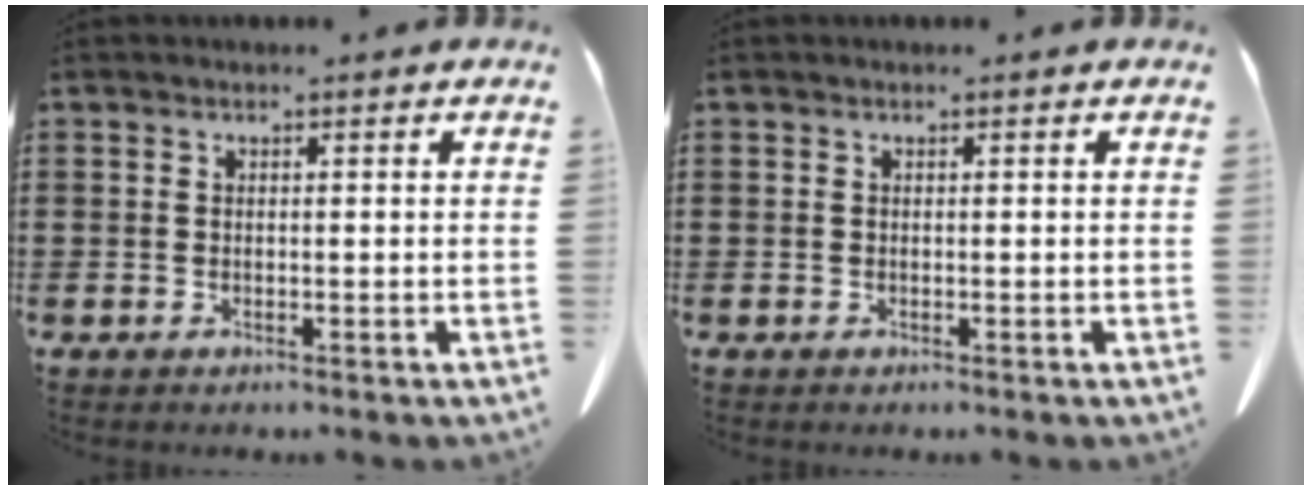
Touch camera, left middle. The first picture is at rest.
{"total": 0.0}